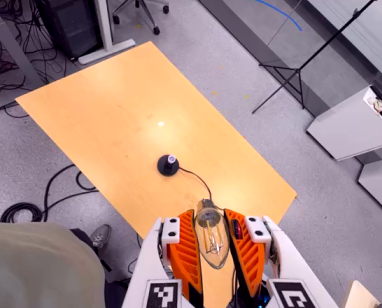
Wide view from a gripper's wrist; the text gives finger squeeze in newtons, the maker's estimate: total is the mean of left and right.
{"total": 18.7, "left": 20.5, "right": 16.9}